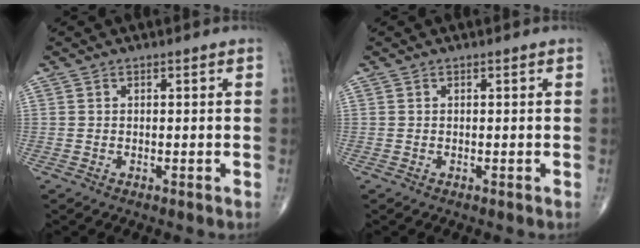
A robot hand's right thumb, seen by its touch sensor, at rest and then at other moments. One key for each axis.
{"total": 0.0}